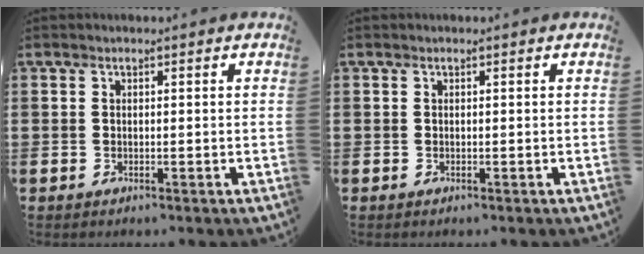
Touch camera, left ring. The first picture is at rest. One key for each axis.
{"total": 0.0}